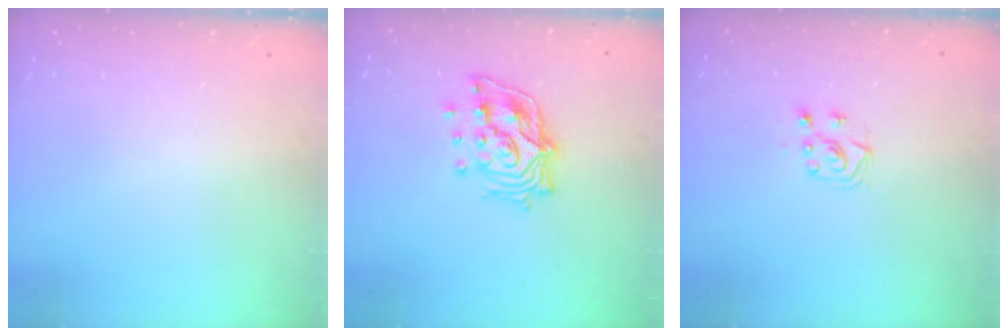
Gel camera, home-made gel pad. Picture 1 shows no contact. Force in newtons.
{"total": 15.2, "press": 15.1, "slide": 2.0}
{"total": 7.3, "press": 7.2, "slide": 0.5}